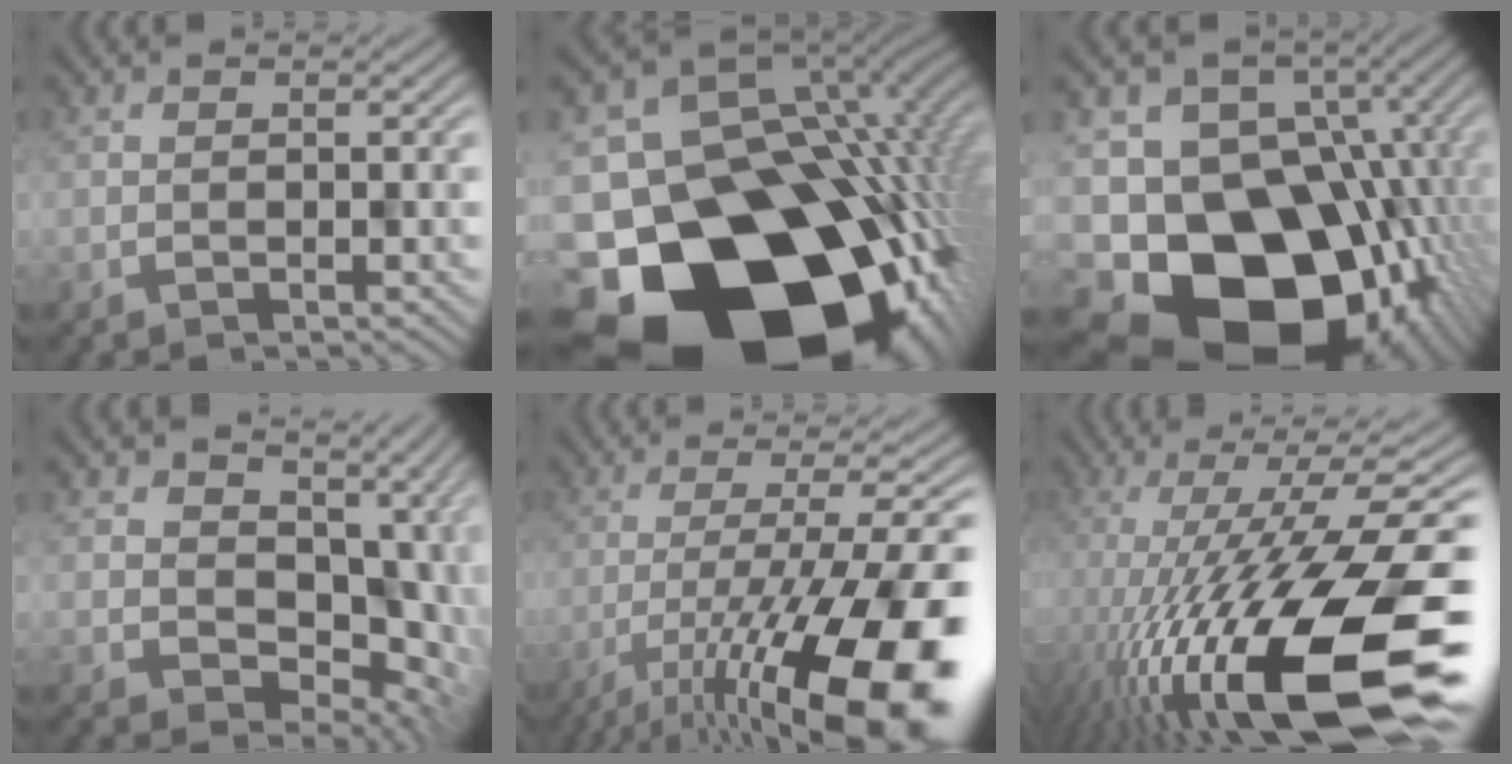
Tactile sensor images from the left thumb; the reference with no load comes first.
{"total": 23.3, "force": [-11.3, 16.9, 11.4], "torque": [-0.159, -0.079, -0.161]}
{"total": 19.6, "force": [-8.0, 14.4, 10.6], "torque": [-0.171, -0.018, -0.106]}
{"total": 11.0, "force": [2.2, 8.3, 6.9], "torque": [-0.109, -0.042, 0.062]}
{"total": 17.5, "force": [-9.0, 5.1, 14.1], "torque": [-0.209, -0.010, -0.142]}
{"total": 19.0, "force": [-7.5, 5.9, 16.5], "torque": [-0.280, -0.011, -0.124]}